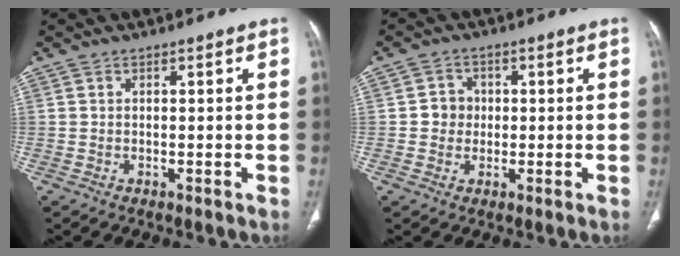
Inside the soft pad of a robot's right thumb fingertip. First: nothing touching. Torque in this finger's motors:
{"motor_torque": [0.14, 0.10, 0.38, -0.27, 0.00]}